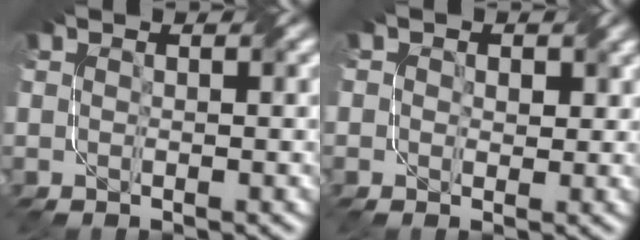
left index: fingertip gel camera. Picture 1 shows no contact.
{"total": 2.5, "force": [0.9, 2.0, 1.2], "torque": [-0.017, -0.003, 0.004]}